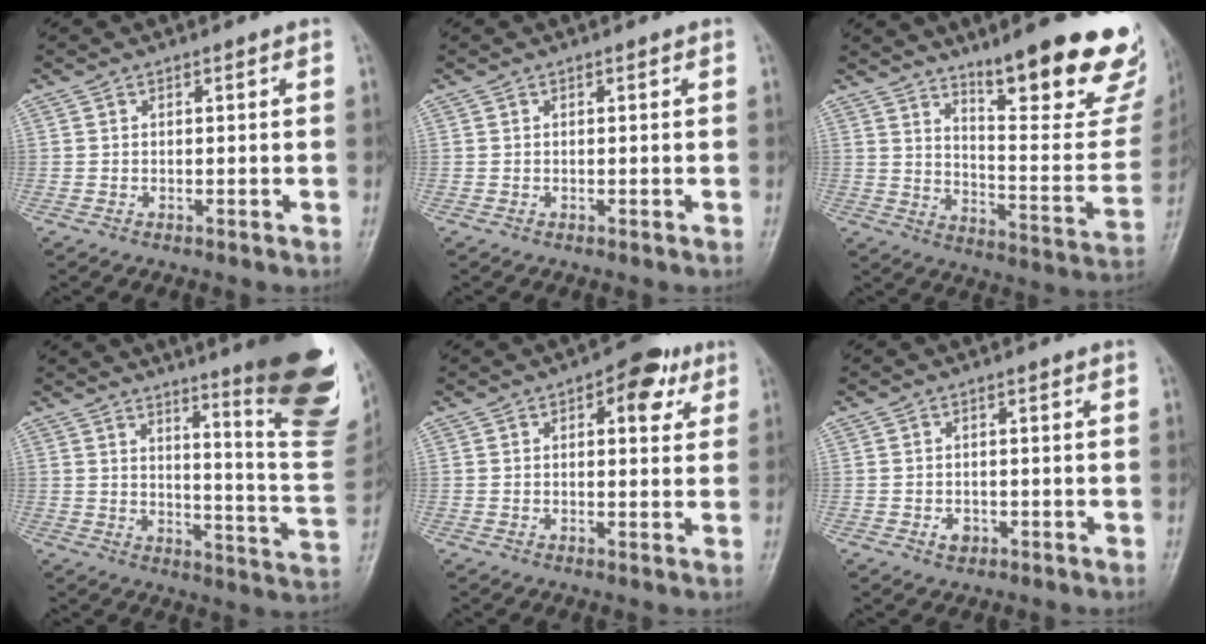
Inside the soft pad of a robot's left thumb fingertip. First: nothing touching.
{"total": 0.0}
{"total": 24.4, "force": [16.3, 5.8, 17.1], "torque": [-0.194, -0.103, 0.235]}
{"total": 23.6, "force": [13.9, 3.7, 18.8], "torque": [-0.204, -0.089, 0.180]}
{"total": 7.1, "force": [3.2, 3.7, 5.2], "torque": [-0.036, -0.004, 0.032]}
{"total": 2.0, "force": [-0.8, 1.5, 1.0], "torque": [-0.010, 0.002, -0.010]}